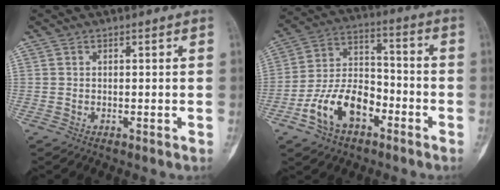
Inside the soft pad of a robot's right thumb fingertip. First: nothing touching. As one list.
[{"total": 13.6, "force": [-6.3, 8.2, 8.9], "torque": [-0.146, 0.052, -0.118]}]